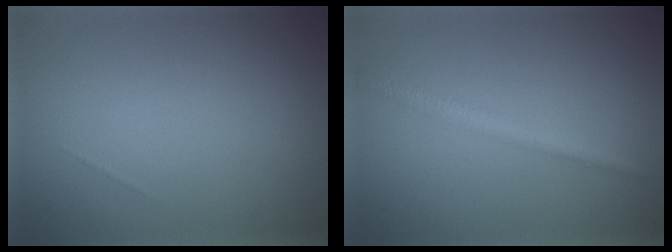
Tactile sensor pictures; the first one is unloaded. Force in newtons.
{"total": 2.0, "press": 2.0, "slide": 0.0}